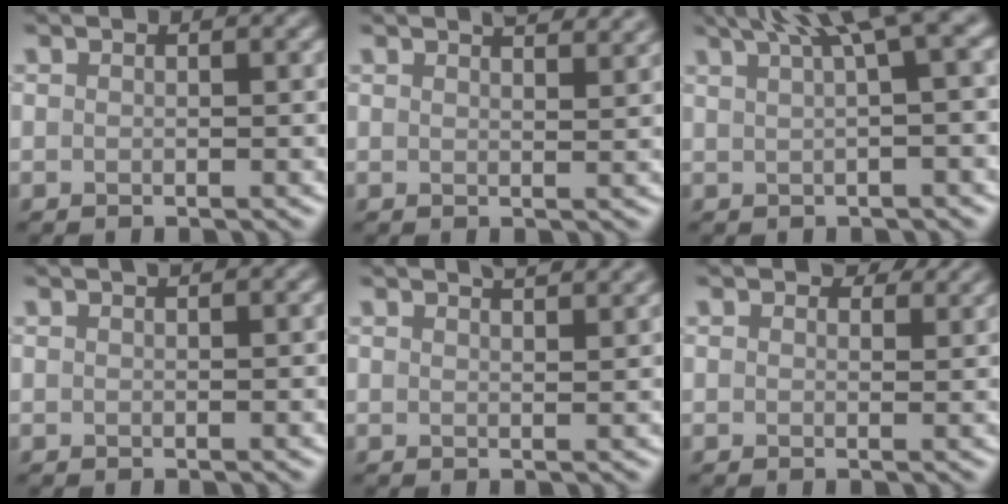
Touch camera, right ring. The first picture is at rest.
{"total": 3.0, "force": [2.5, 0.8, 1.4], "torque": [-0.004, 0.009, 0.023]}
{"total": 8.1, "force": [4.3, 2.4, 6.5], "torque": [-0.054, 0.035, 0.049]}
{"total": 0.7, "force": [0.6, 0.1, 0.3], "torque": [-0.003, 0.001, 0.007]}
{"total": 3.1, "force": [2.5, 1.0, 1.6], "torque": [0.005, 0.013, 0.012]}
{"total": 1.9, "force": [1.5, 0.9, 0.8], "torque": [-0.011, -0.005, 0.017]}